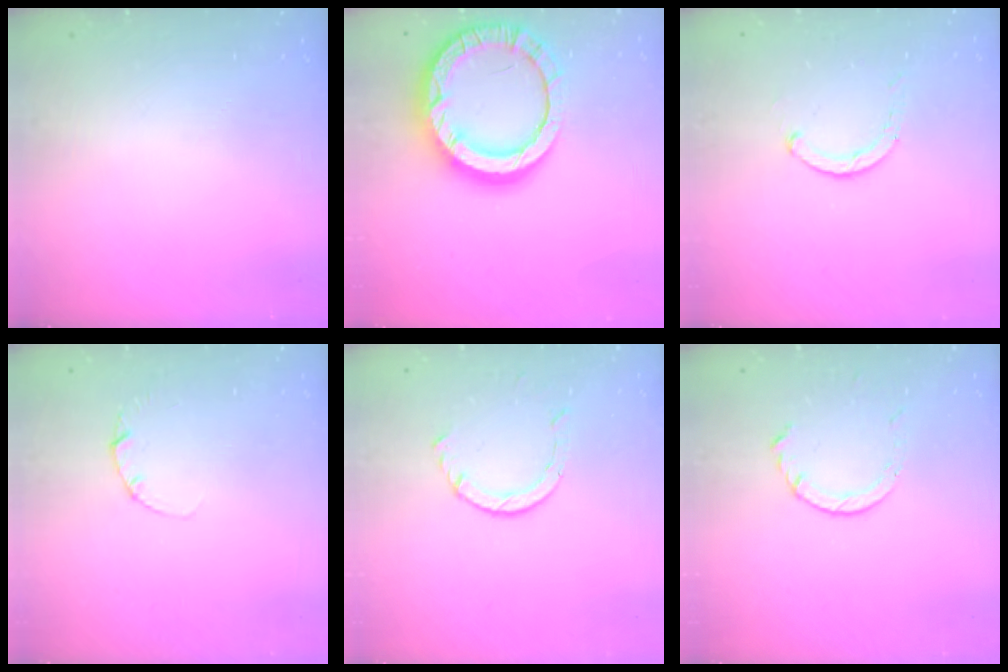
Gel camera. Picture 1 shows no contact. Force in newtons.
{"total": 17.2, "press": 17.1, "slide": 1.9}
{"total": 2.3, "press": 2.3, "slide": 0.3}
{"total": 1.3, "press": 1.3, "slide": 0.2}
{"total": 2.3, "press": 2.3, "slide": 0.2}
{"total": 3.5, "press": 3.5, "slide": 0.4}